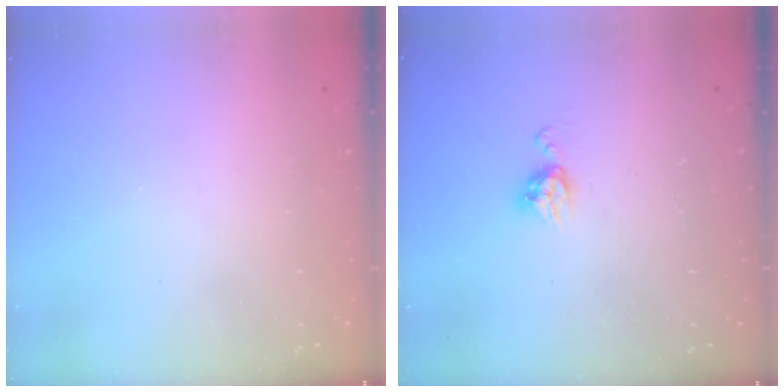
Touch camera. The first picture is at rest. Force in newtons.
{"total": 5.9, "press": 5.9, "slide": 0.5}